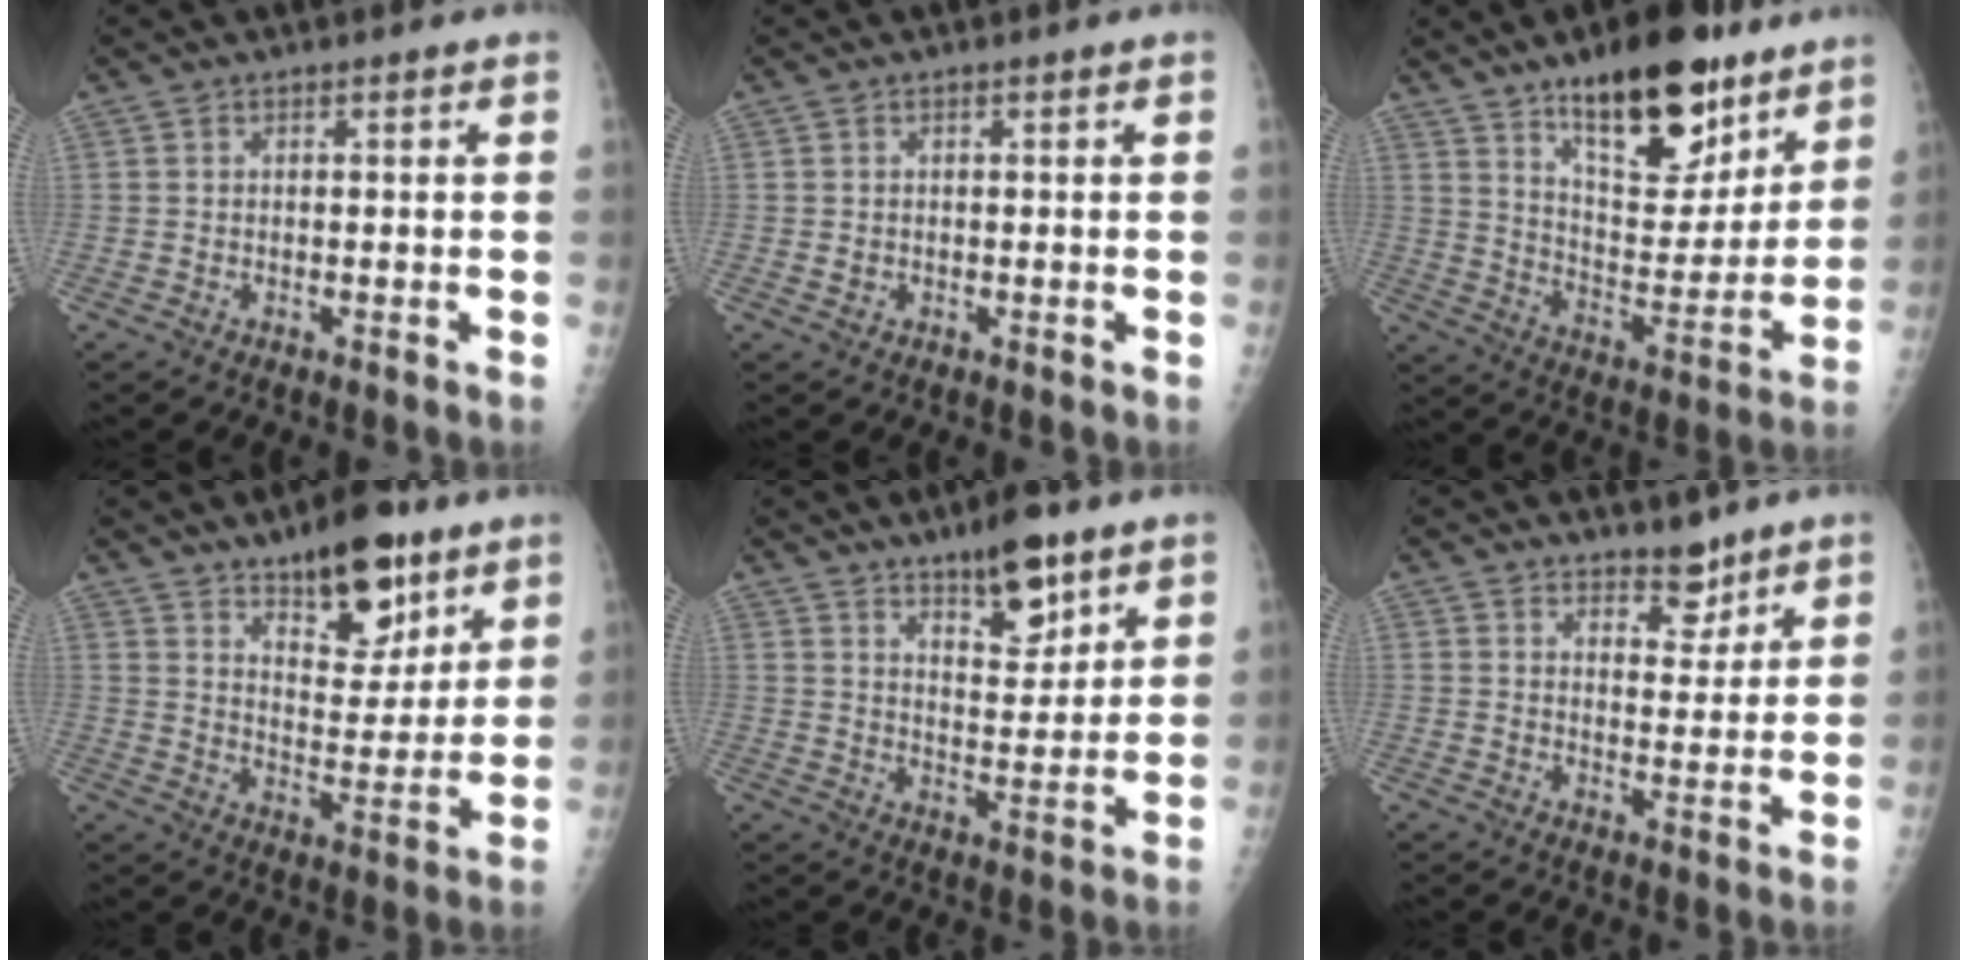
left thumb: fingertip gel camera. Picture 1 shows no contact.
{"total": 1.0, "force": [0.0, 0.8, 0.5], "torque": [-0.006, 0.000, 0.004]}
{"total": 21.3, "force": [13.8, 9.0, 13.6], "torque": [-0.151, -0.077, 0.223]}
{"total": 14.8, "force": [9.6, 6.7, 9.1], "torque": [-0.085, -0.058, 0.148]}
{"total": 10.2, "force": [6.8, 3.7, 6.6], "torque": [-0.079, -0.045, 0.109]}
{"total": 5.0, "force": [4.0, 2.4, 1.9], "torque": [-0.002, -0.030, 0.062]}